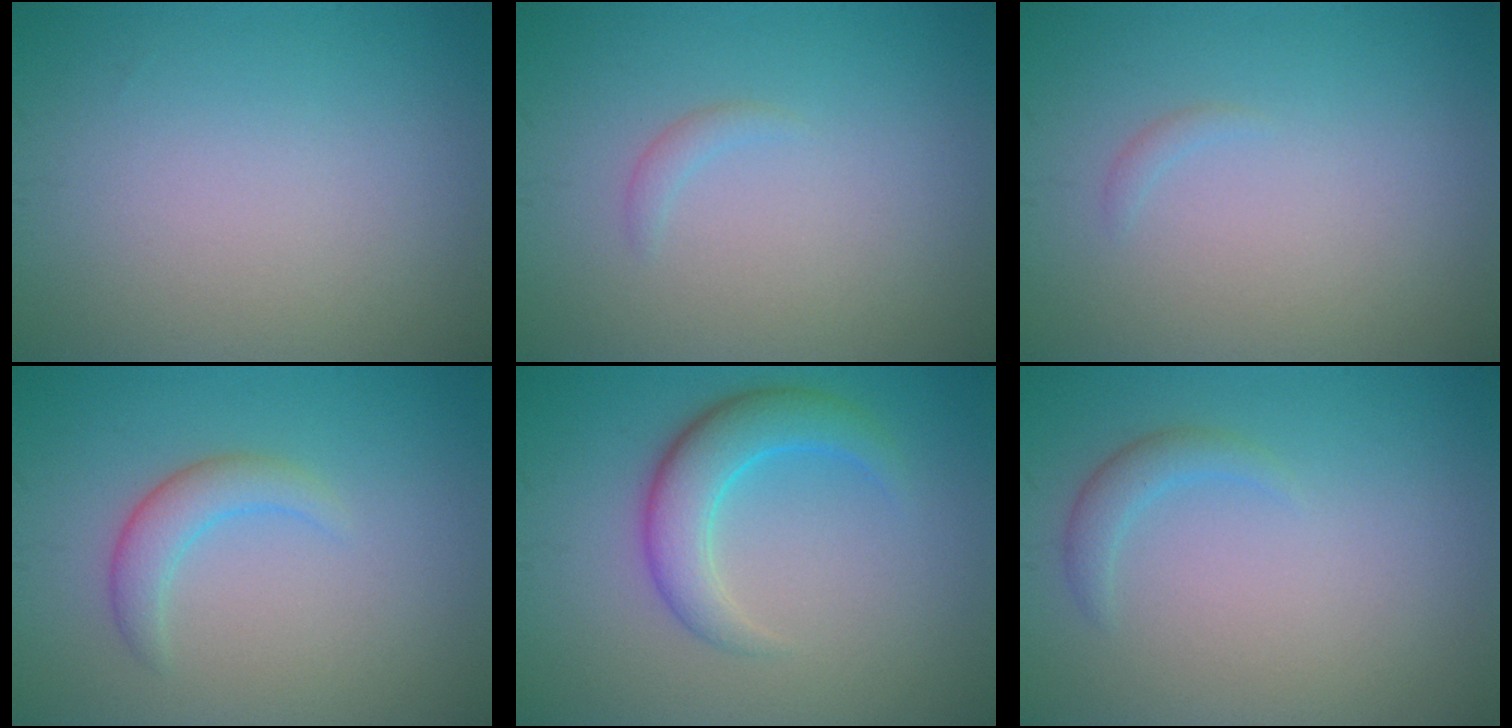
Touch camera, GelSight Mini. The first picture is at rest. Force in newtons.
{"total": 0.8, "press": 0.8, "slide": 0.1}
{"total": 0.5, "press": 0.5, "slide": 0.1}
{"total": 2.5, "press": 2.5, "slide": 0.1}
{"total": 4.4, "press": 4.4, "slide": 0.3}
{"total": 1.5, "press": 1.5, "slide": 0.1}